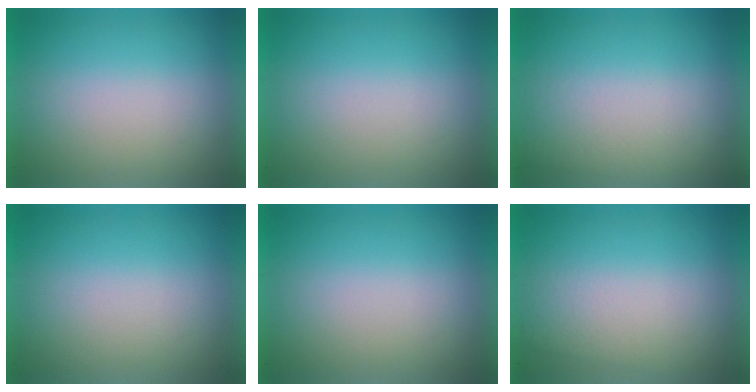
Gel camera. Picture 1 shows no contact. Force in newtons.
{"total": 1.4}
{"total": 2.3}
{"total": 1.4}
{"total": 0.0}
{"total": 1.1}